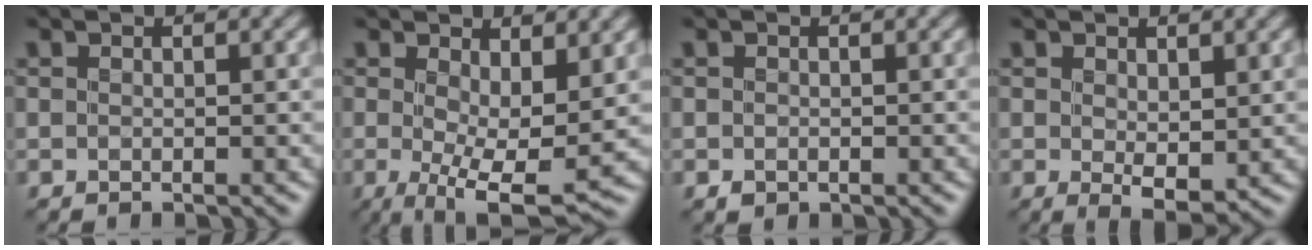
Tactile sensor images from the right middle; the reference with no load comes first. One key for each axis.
{"total": 7.6, "fx": 0.2, "fy": 2.6, "fz": 7.1, "tx": -0.117, "ty": -0.018, "tz": 0.004}
{"total": 0.6, "fx": -0.2, "fy": 0.5, "fz": 0.3, "tx": -0.006, "ty": -0.002, "tz": -0.003}
{"total": 2.5, "fx": 0.7, "fy": 1.0, "fz": 2.2, "tx": -0.041, "ty": -0.008, "tz": 0.018}